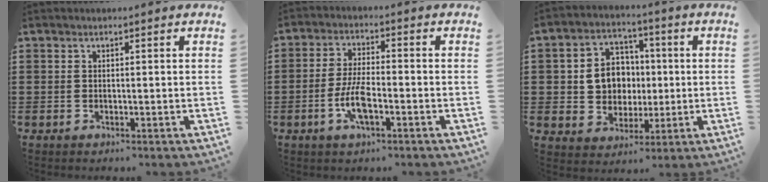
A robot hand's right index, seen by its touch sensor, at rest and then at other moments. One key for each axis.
{"total": 6.3, "fx": -2.3, "fy": 1.9, "fz": 5.6, "tx": -0.126, "ty": -0.009, "tz": -0.047}
{"total": 7.3, "fx": 0.3, "fy": 6.6, "fz": 2.9, "tx": -0.066, "ty": 0.015, "tz": 0.004}